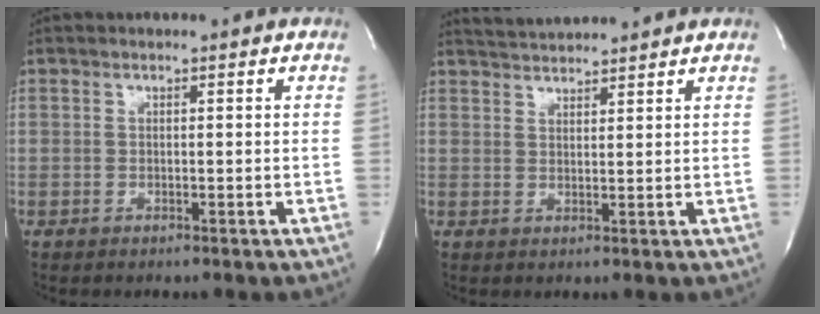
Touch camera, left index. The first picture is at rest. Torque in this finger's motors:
{"motor_torque": [-0.58, -0.37, 0.14, 0.09]}